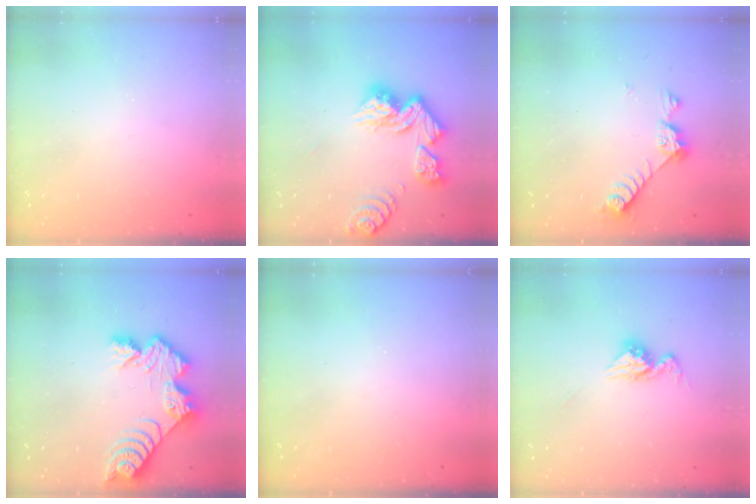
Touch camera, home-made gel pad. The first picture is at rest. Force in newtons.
{"total": 13.6, "press": 13.5, "slide": 1.6}
{"total": 7.3, "press": 7.3, "slide": 0.6}
{"total": 10.9, "press": 10.9, "slide": 0.8}
{"total": 0.0}
{"total": 11.1, "press": 11.0, "slide": 0.9}